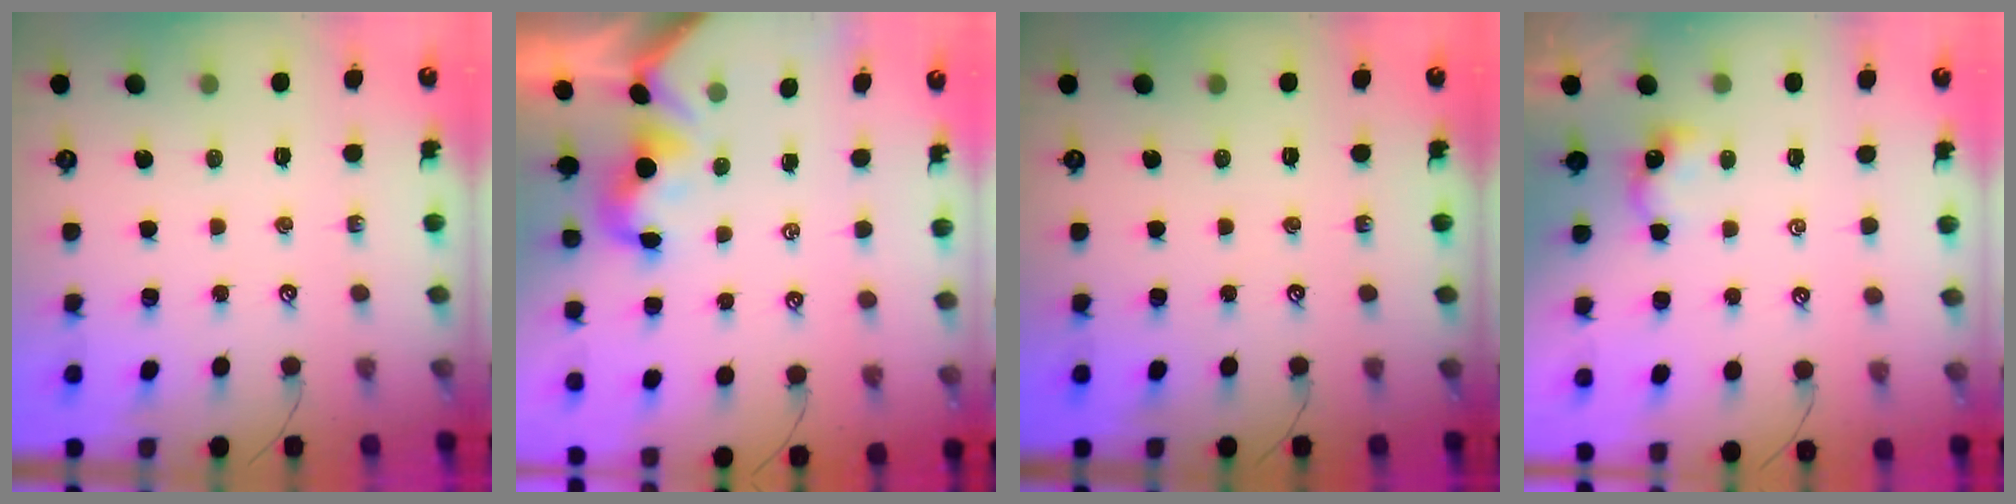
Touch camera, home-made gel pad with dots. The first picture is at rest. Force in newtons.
{"total": 1.2, "press": 1.1, "slide": 0.2}
{"total": 0.0}
{"total": 1.5, "press": 1.5, "slide": 0.3}